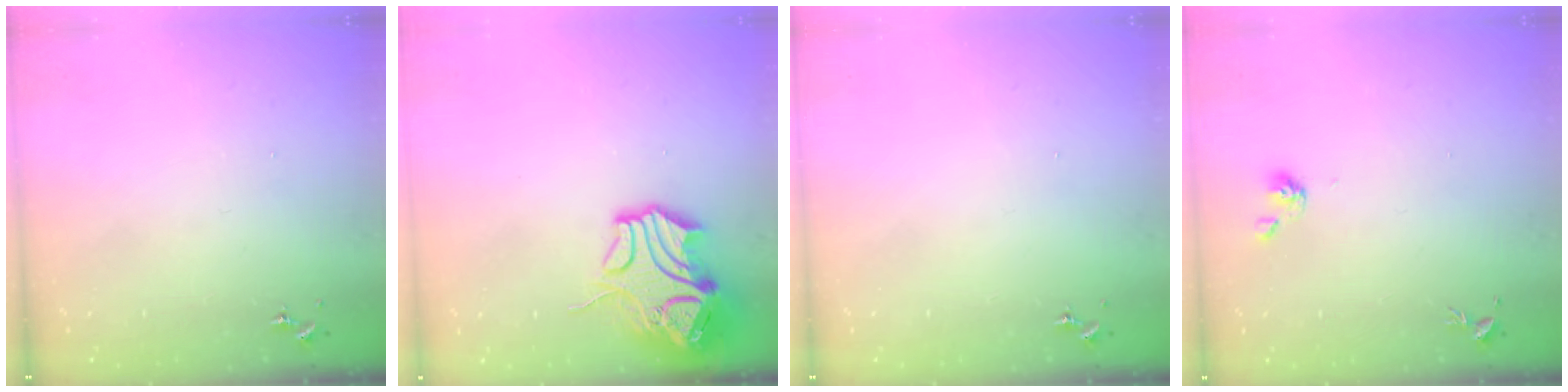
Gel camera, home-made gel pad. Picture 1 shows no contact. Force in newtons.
{"total": 14.6, "press": 14.5, "slide": 2.1}
{"total": 0.0}
{"total": 4.7, "press": 4.5, "slide": 1.3}